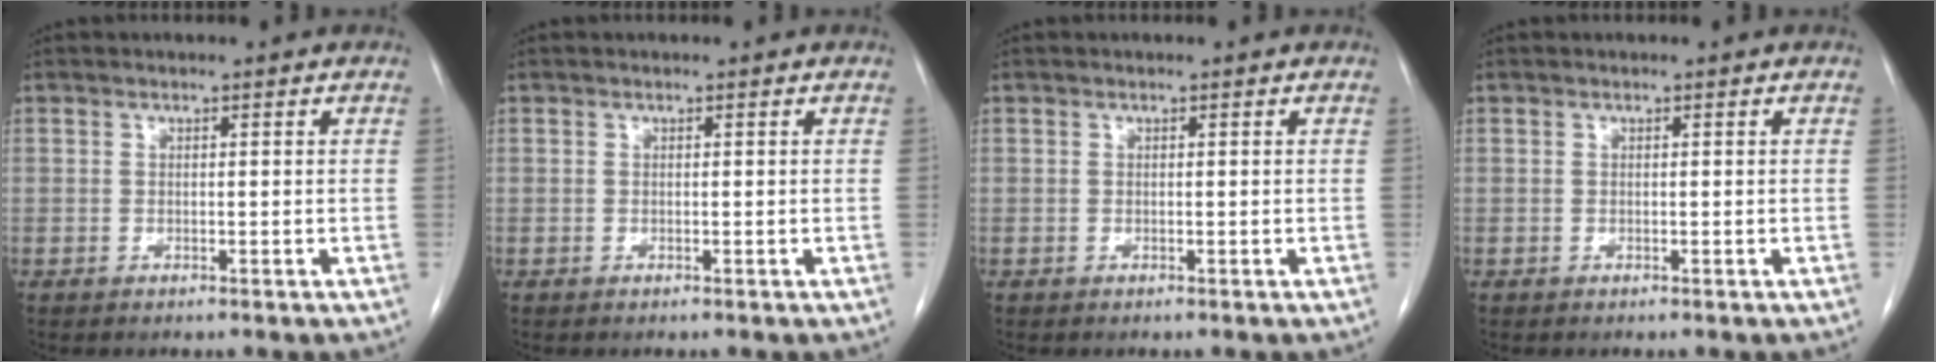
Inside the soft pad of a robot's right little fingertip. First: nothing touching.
{"total": 0.0}
{"total": 0.0}
{"total": 0.0}